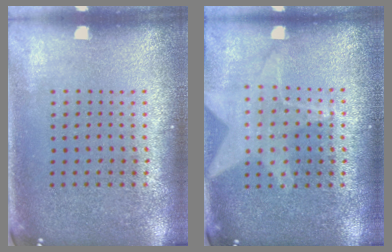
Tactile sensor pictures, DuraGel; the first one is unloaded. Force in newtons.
{"total": 0.6, "press": 0.5, "slide": 0.2}